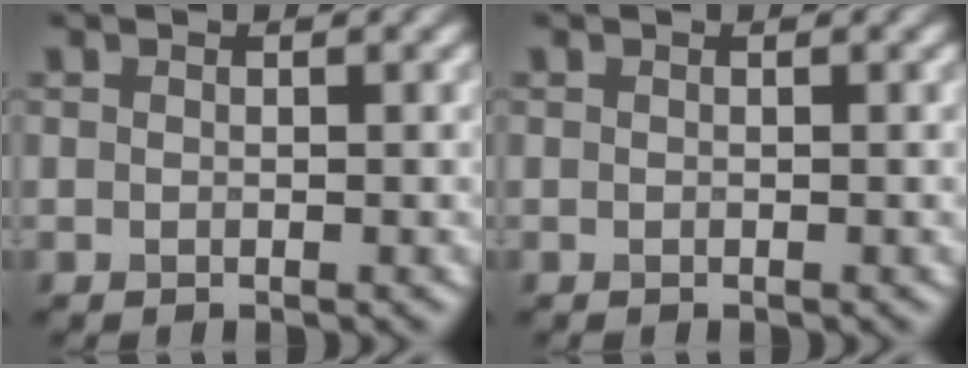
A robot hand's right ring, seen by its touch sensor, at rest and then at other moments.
{"total": 0.0}